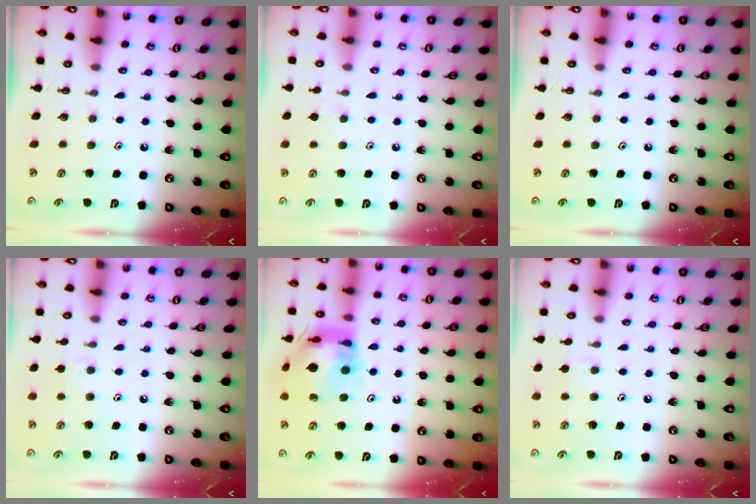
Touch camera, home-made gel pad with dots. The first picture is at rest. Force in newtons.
{"total": 4.1, "press": 4.1, "slide": 0.6}
{"total": 0.0}
{"total": 6.1, "press": 6.1, "slide": 0.8}
{"total": 14.2, "press": 14.1, "slide": 1.5}
{"total": 6.1, "press": 6.1, "slide": 0.8}